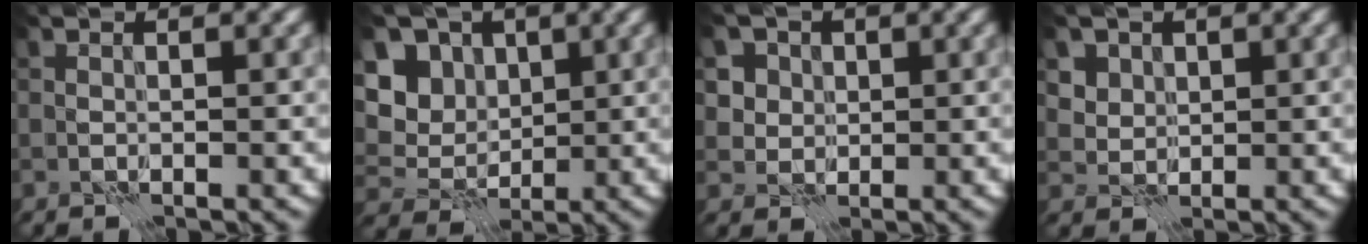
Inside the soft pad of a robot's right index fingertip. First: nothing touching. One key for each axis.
{"total": 6.1, "fx": 1.8, "fy": 4.8, "fz": 3.2, "tx": -0.069, "ty": 0.012, "tz": 0.009}
{"total": 4.5, "fx": 1.9, "fy": 3.8, "fz": 1.6, "tx": -0.040, "ty": 0.001, "tz": 0.024}
{"total": 4.0, "fx": 2.1, "fy": 3.1, "fz": 1.5, "tx": -0.048, "ty": -0.007, "tz": 0.040}